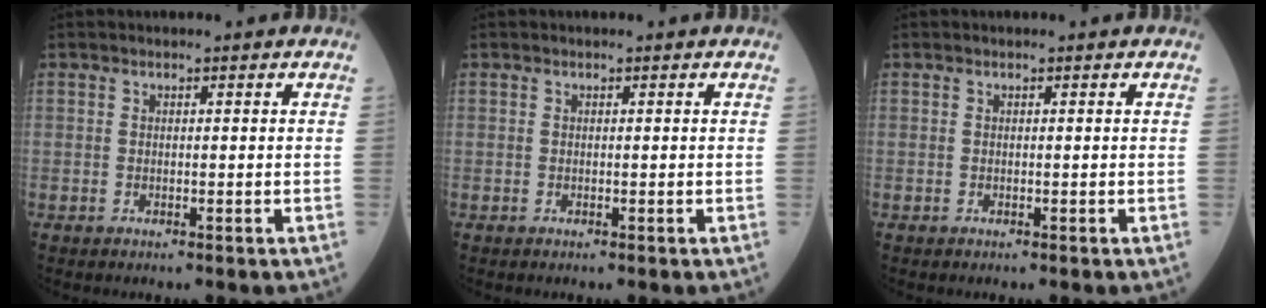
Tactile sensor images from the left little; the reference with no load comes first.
{"total": 0.0}
{"total": 0.0}